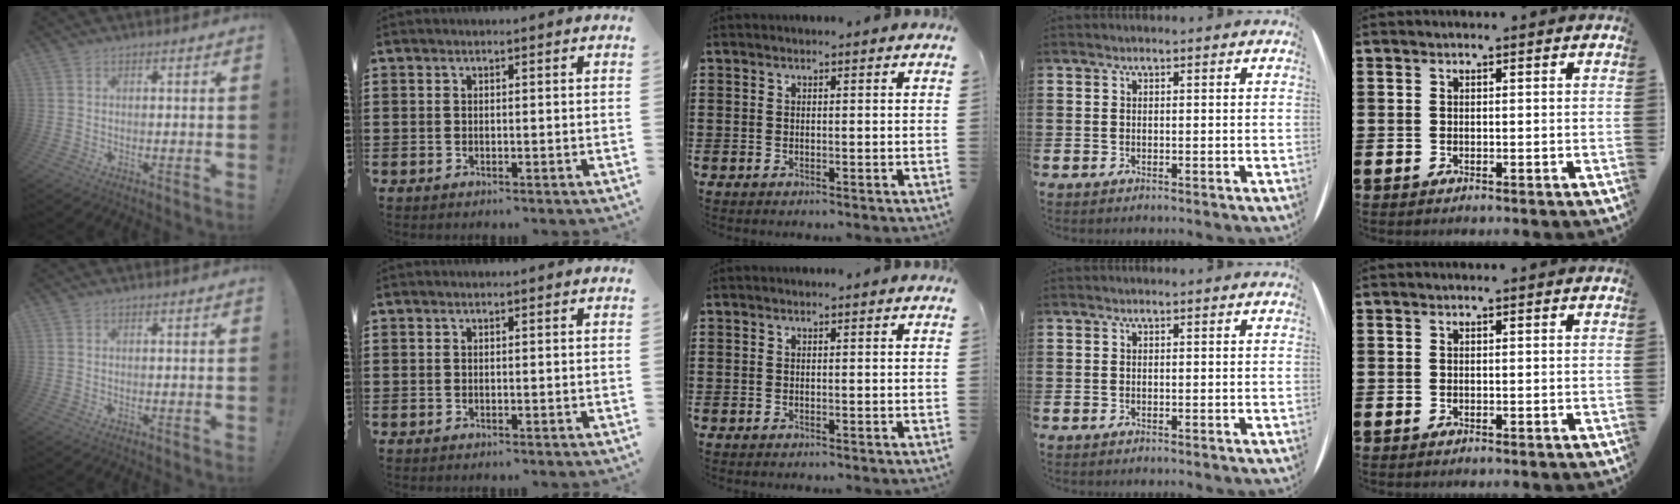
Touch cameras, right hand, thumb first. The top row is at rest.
{}